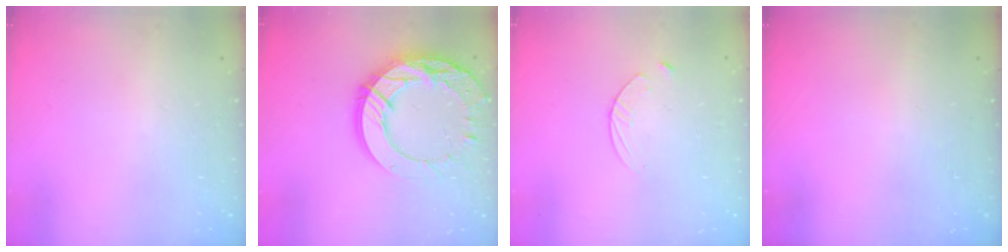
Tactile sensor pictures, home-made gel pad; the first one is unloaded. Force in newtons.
{"total": 20.2, "press": 20.2, "slide": 1.8}
{"total": 3.1, "press": 3.1, "slide": 0.3}
{"total": 0.0}